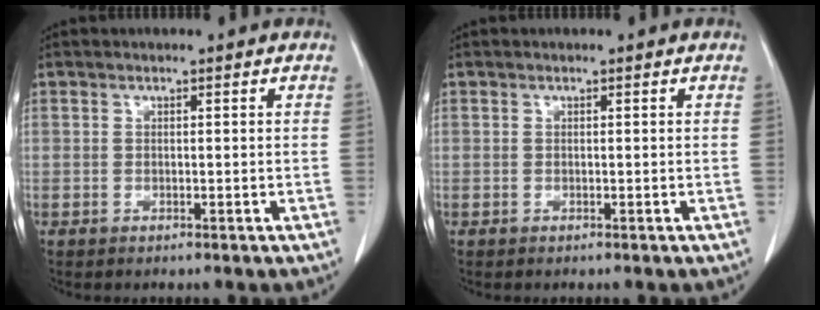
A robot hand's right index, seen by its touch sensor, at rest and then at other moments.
{"total": 0.0}